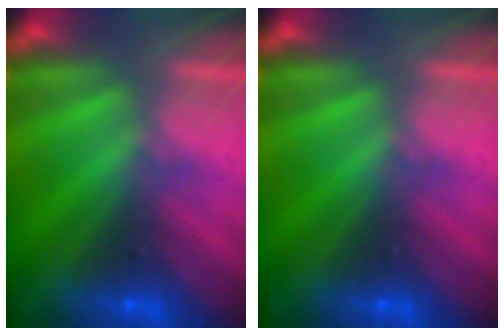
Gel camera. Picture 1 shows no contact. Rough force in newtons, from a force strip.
{"total": 0.0}